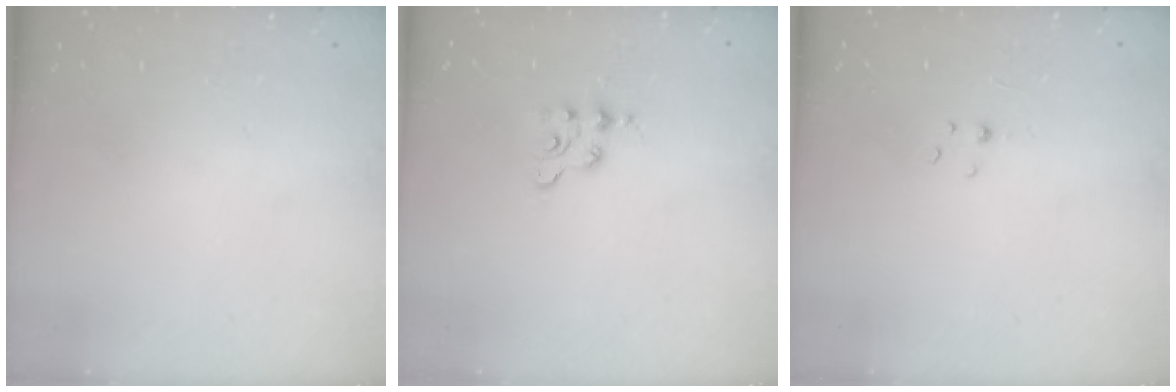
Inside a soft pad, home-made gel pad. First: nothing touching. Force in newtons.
{"total": 2.4, "press": 2.4, "slide": 0.3}
{"total": 1.5, "press": 1.4, "slide": 0.2}